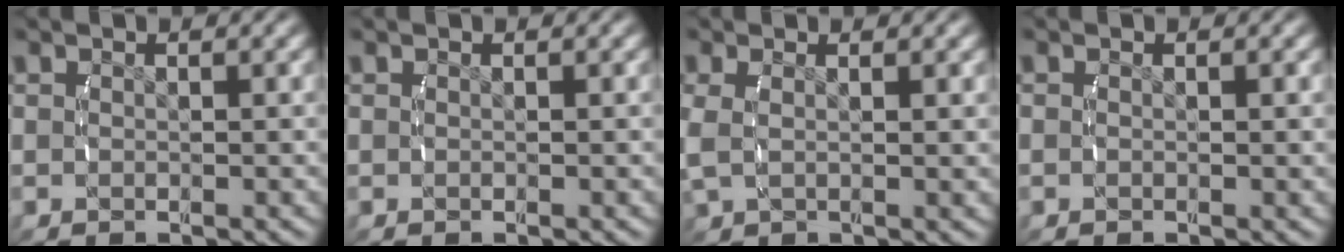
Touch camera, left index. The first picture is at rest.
{"total": 0.0}
{"total": 2.3, "force": [0.6, 1.1, 1.9], "torque": [-0.056, -0.008, 0.021]}
{"total": 0.8, "force": [-0.1, 0.5, 0.6], "torque": [-0.014, -0.002, -0.005]}